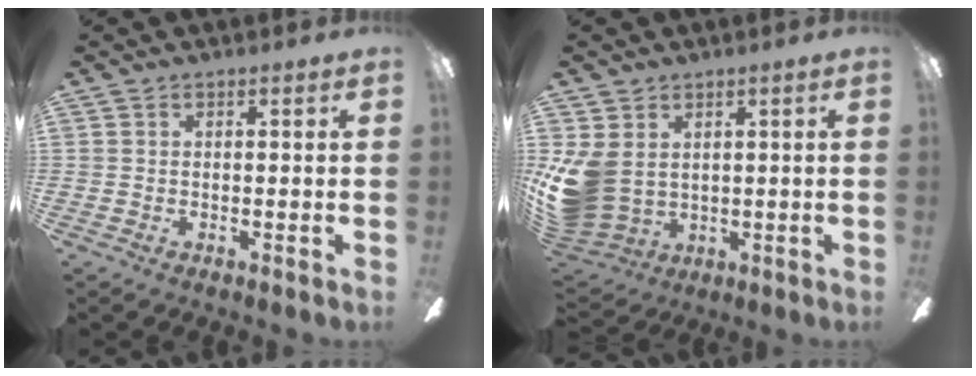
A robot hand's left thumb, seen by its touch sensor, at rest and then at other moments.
{"total": 10.8, "force": [1.2, 8.6, 6.5], "torque": [-0.172, -0.008, 0.027]}